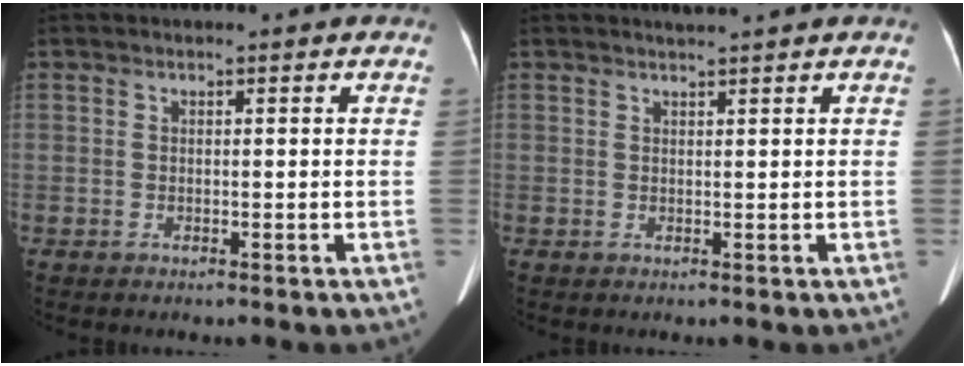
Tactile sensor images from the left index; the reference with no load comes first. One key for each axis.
{"total": 0.9, "fx": 0.8, "fy": -0.4, "fz": 0.1, "tx": -0.006, "ty": -0.004, "tz": 0.021}